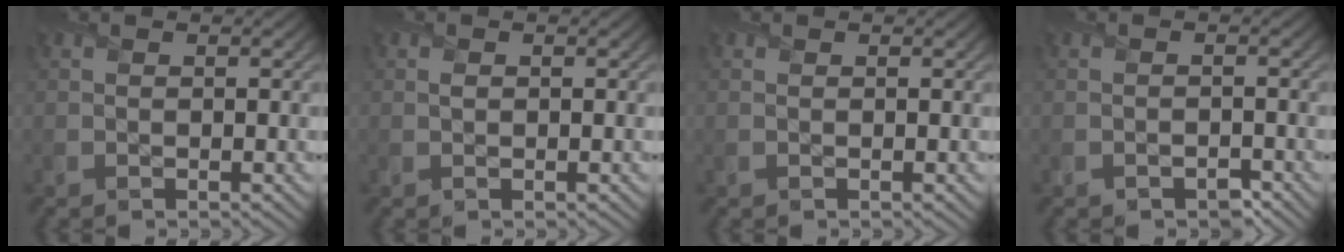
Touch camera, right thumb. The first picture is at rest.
{"total": 0.6, "force": [0.2, 0.5, 0.2], "torque": [-0.003, -0.002, -0.001]}
{"total": 0.0}
{"total": 1.6, "force": [-1.1, 1.0, 0.6], "torque": [-0.009, -0.004, -0.022]}